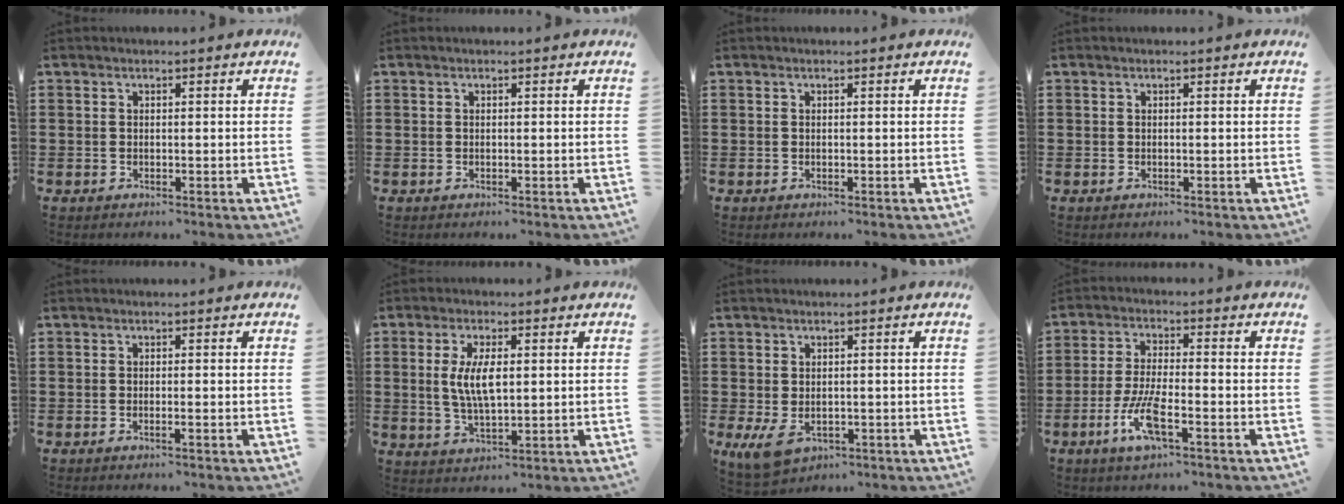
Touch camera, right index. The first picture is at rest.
{"total": 0.0}
{"total": 0.0}
{"total": 0.0}
{"total": 0.8, "force": [-0.5, -0.2, 0.6], "torque": [-0.011, -0.004, -0.009]}
{"total": 6.4, "force": [0.7, 2.5, 5.8], "torque": [-0.130, 0.003, 0.005]}
{"total": 3.1, "force": [-1.1, 1.8, 2.2], "torque": [-0.064, -0.007, -0.025]}
{"total": 6.9, "force": [-3.3, 1.3, 6.0], "torque": [-0.143, -0.018, -0.068]}